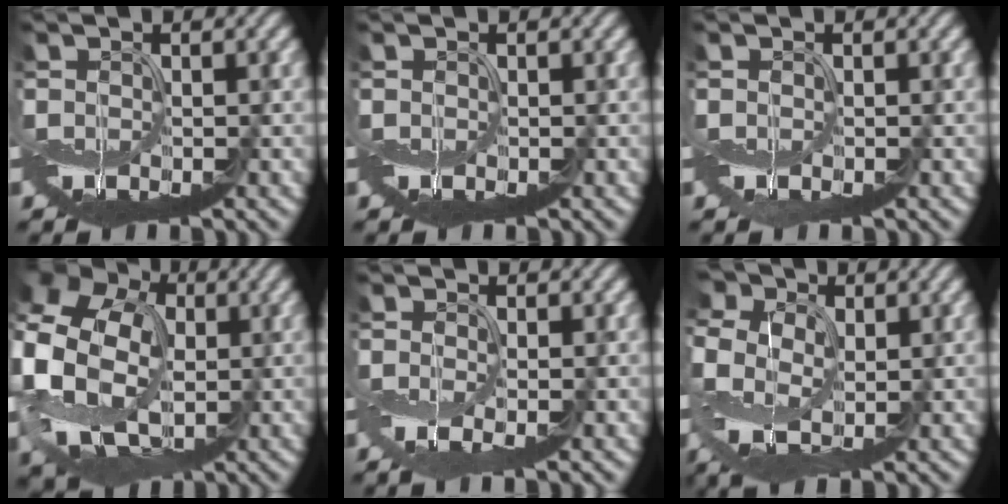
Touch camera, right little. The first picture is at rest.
{"total": 0.0}
{"total": 0.0}
{"total": 16.7, "force": [1.6, 13.4, 9.7], "torque": [-0.231, -0.002, 0.012]}
{"total": 1.2, "force": [-0.6, 0.0, 1.0], "torque": [-0.028, -0.007, -0.016]}
{"total": 8.6, "force": [0.8, 6.6, 5.5], "torque": [-0.161, 0.008, 0.017]}